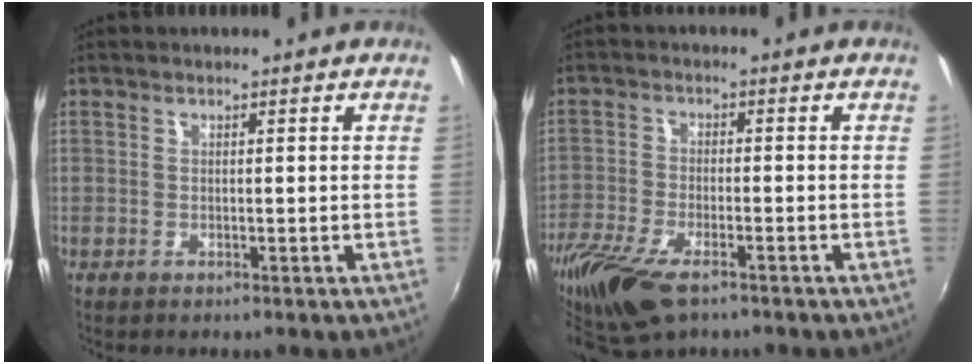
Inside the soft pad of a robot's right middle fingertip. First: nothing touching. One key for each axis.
{"total": 15.2, "fx": -10.1, "fy": 6.1, "fz": 9.6, "tx": -0.228, "ty": -0.057, "tz": -0.186}